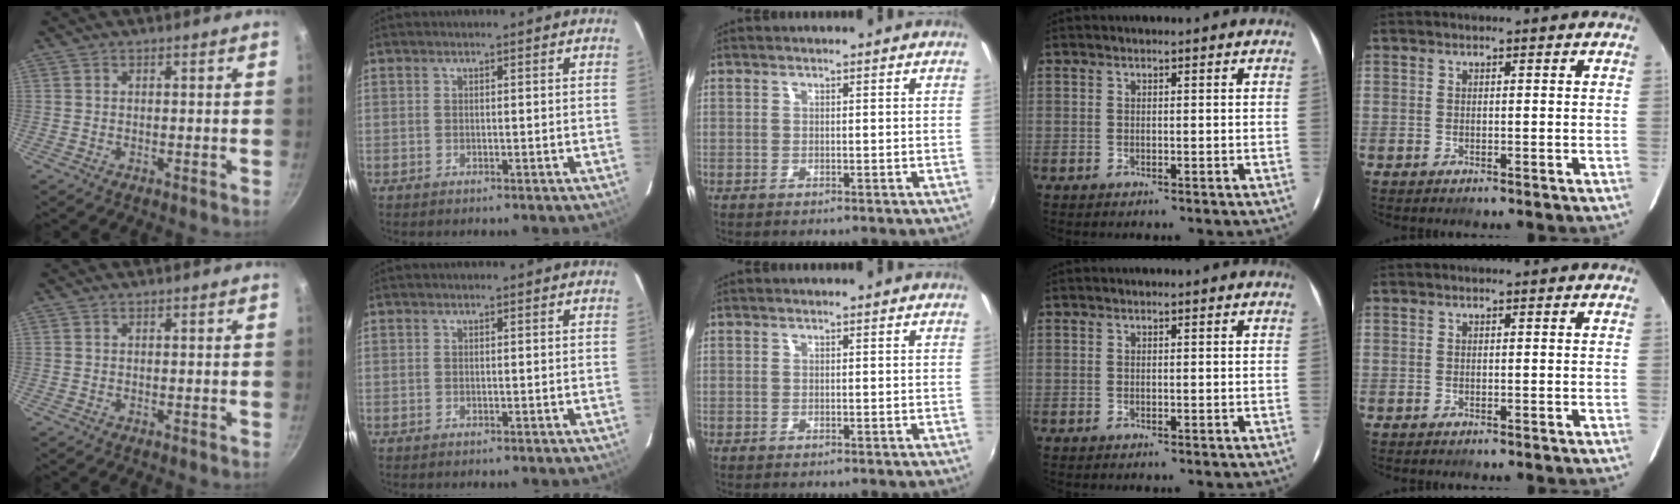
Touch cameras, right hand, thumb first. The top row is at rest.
{}